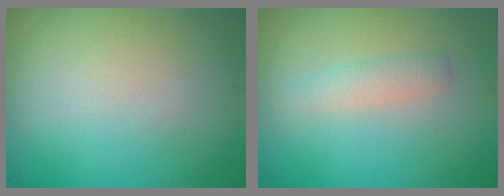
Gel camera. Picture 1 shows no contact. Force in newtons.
{"total": 1.7, "press": 1.7, "slide": 0.1}